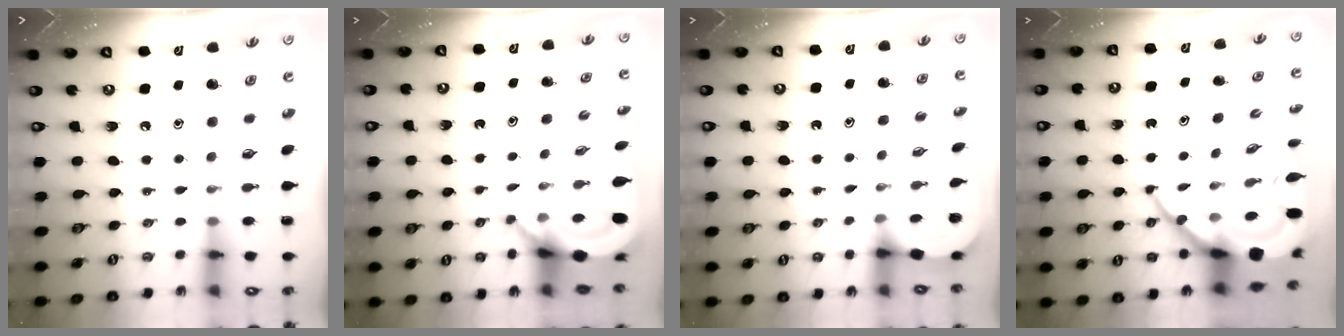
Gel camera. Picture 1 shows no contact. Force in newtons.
{"total": 5.7, "press": 5.7, "slide": 0.4}
{"total": 2.6, "press": 2.6, "slide": 0.2}
{"total": 15.1, "press": 15.0, "slide": 1.7}